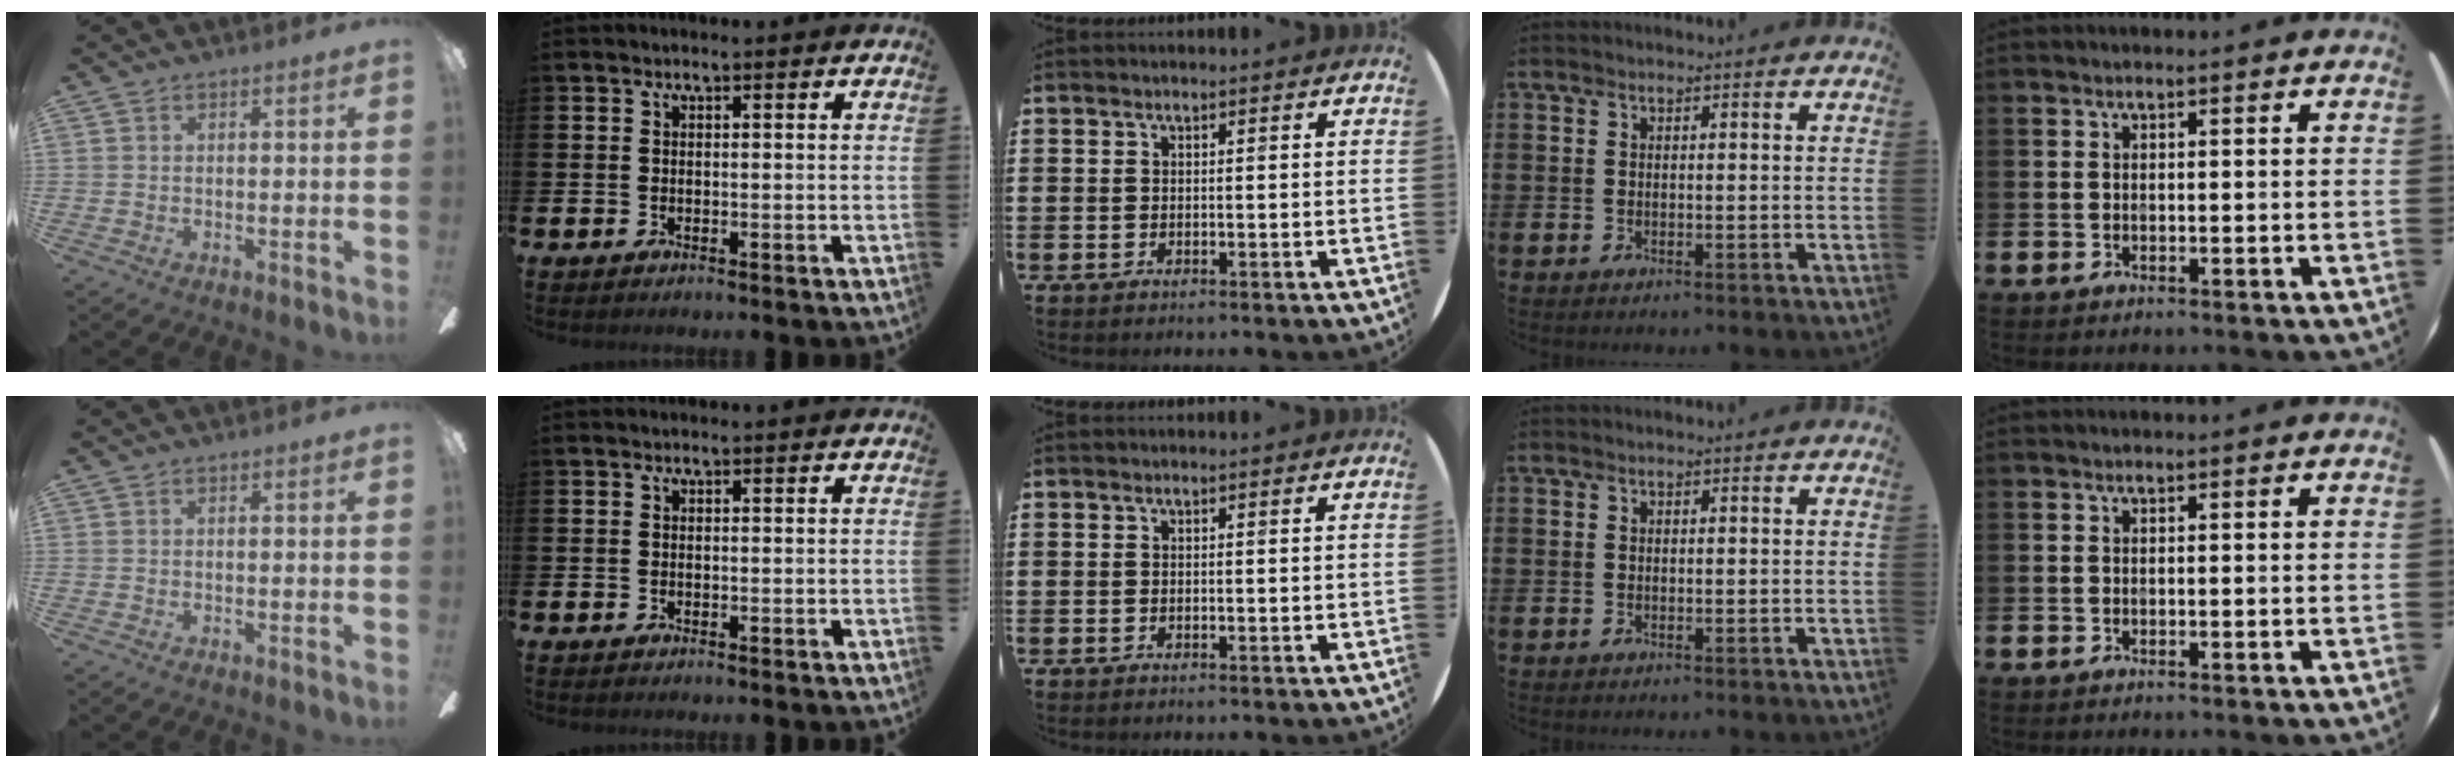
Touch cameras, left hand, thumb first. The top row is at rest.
{}